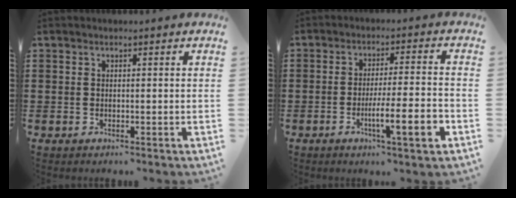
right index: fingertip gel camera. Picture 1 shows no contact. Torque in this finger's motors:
{"motor_torque": [1.30, -0.85, 0.43, 0.14]}